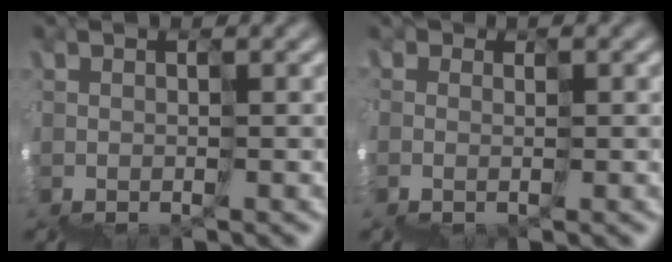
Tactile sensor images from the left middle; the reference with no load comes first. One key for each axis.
{"total": 1.5, "fx": -0.4, "fy": 1.4, "fz": -0.5, "tx": 0.020, "ty": 0.016, "tz": -0.001}